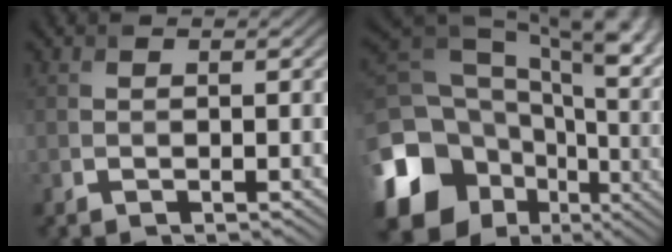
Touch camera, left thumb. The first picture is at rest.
{"total": 20.6, "force": [-1.4, 16.5, 12.2], "torque": [-0.286, -0.036, 0.001]}